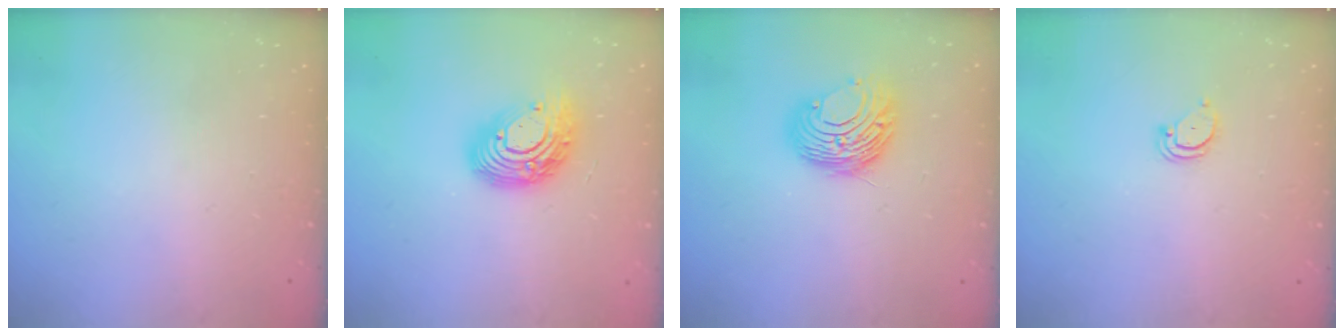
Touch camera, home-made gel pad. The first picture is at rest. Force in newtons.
{"total": 14.3, "press": 14.2, "slide": 1.3}
{"total": 10.6, "press": 10.6, "slide": 0.5}
{"total": 2.7, "press": 2.7, "slide": 0.2}